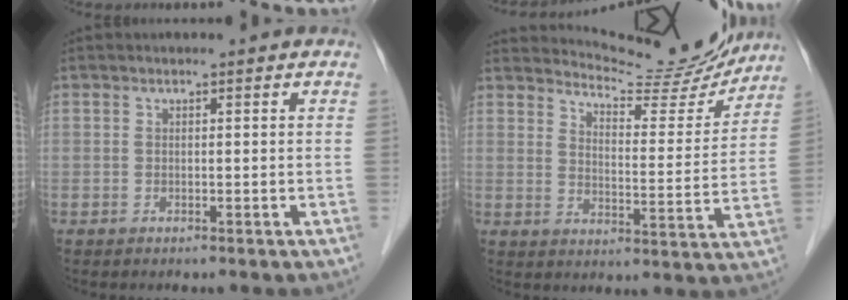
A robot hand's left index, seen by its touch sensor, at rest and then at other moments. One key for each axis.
{"total": 11.0, "fx": 10.8, "fy": 1.2, "fz": 1.9, "tx": -0.023, "ty": -0.048, "tz": 0.130}